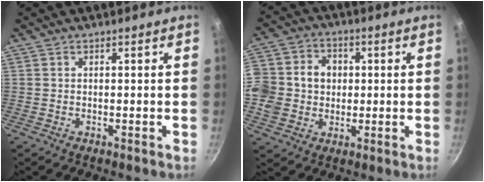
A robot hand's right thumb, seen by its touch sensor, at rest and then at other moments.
{"total": 16.3, "force": [0.3, 14.2, 8.1], "torque": [-0.159, 0.030, 0.014]}